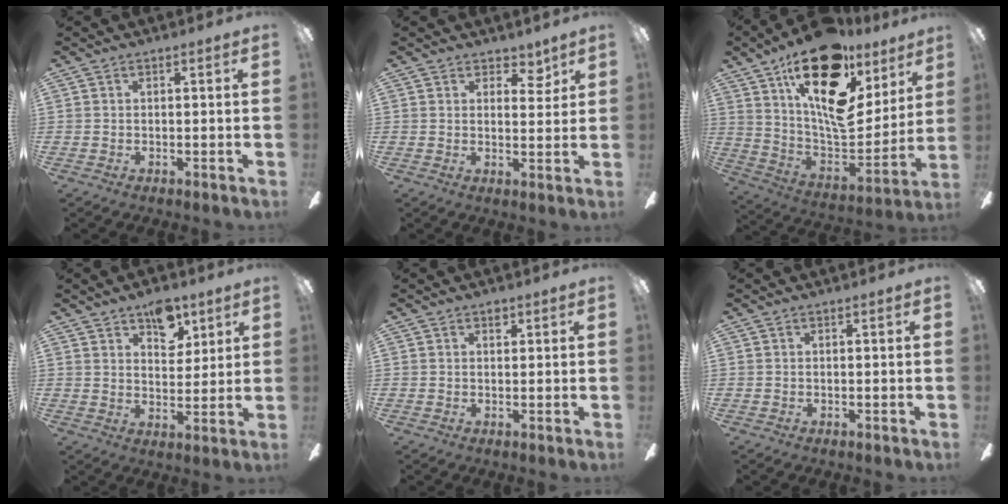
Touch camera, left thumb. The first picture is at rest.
{"total": 4.2, "force": [3.4, 2.2, 1.3], "torque": [-0.004, -0.017, 0.056]}
{"total": 24.1, "force": [14.5, 10.6, 16.0], "torque": [-0.254, -0.097, 0.256]}
{"total": 8.7, "force": [5.8, 4.9, 4.4], "torque": [-0.045, -0.024, 0.098]}
{"total": 1.5, "force": [1.0, 0.9, 0.7], "torque": [0.001, -0.004, 0.014]}
{"total": 0.0}